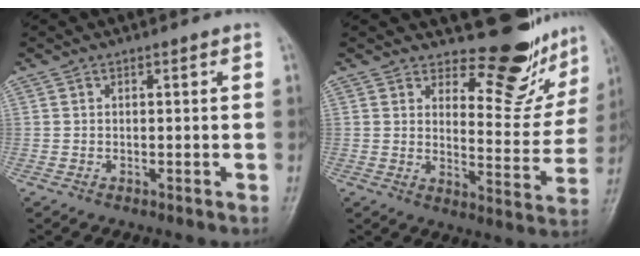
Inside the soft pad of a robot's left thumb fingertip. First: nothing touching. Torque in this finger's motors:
{"motor_torque": [-0.09, -0.10, 0.23, 0.15, -0.02]}